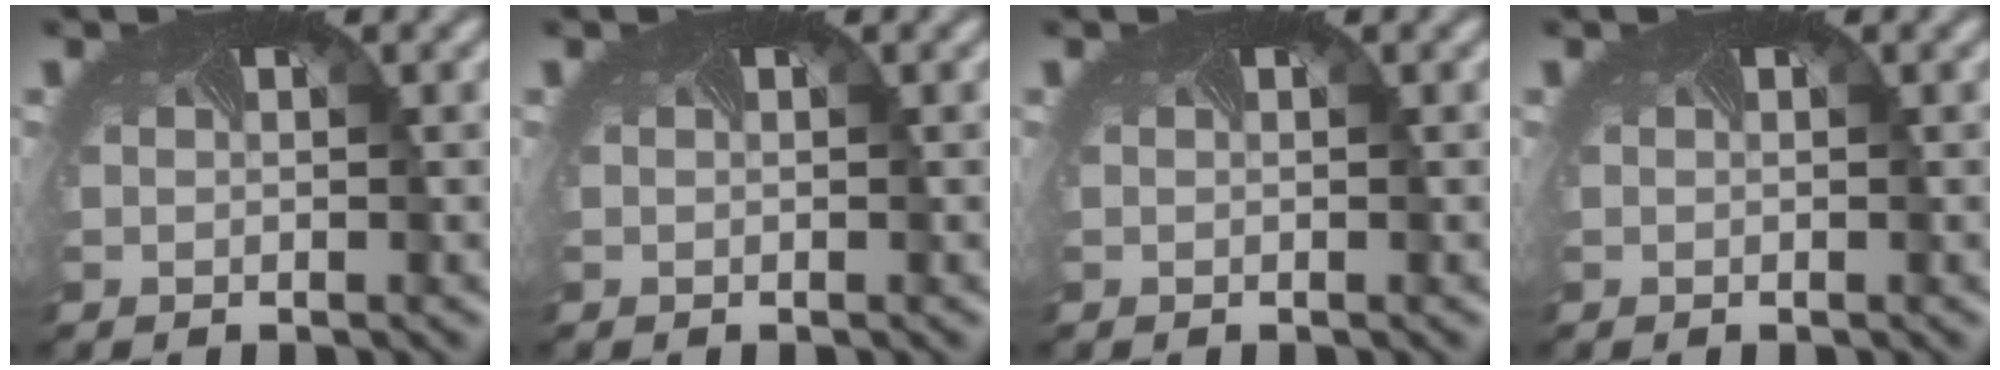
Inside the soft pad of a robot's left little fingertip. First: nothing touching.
{"total": 0.0}
{"total": 0.0}
{"total": 0.0}